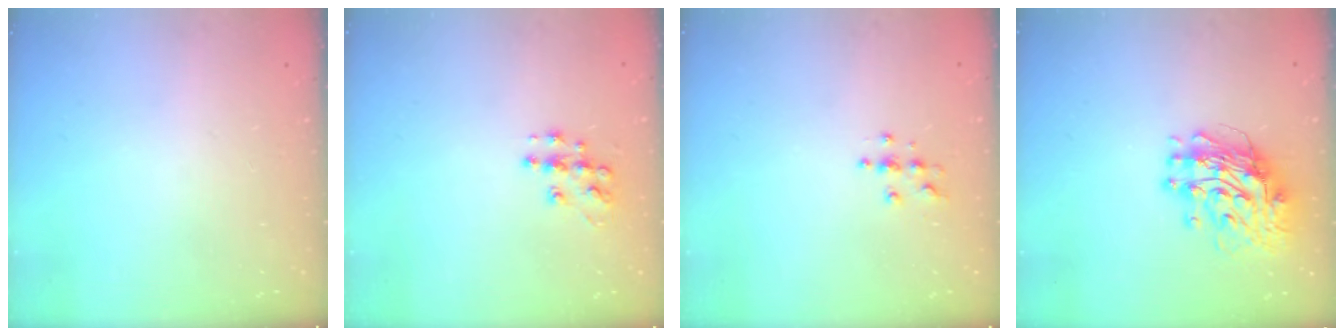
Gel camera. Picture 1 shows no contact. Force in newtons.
{"total": 9.4, "press": 9.4, "slide": 0.5}
{"total": 4.0, "press": 4.0, "slide": 0.3}
{"total": 11.7, "press": 11.7, "slide": 1.1}